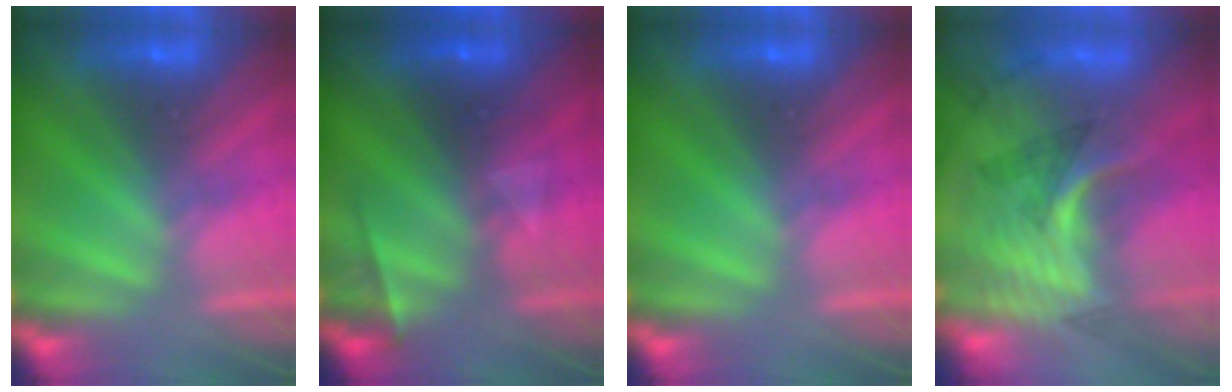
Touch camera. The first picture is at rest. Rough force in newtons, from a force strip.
{"total": 2.3}
{"total": 0.0}
{"total": 3.0}